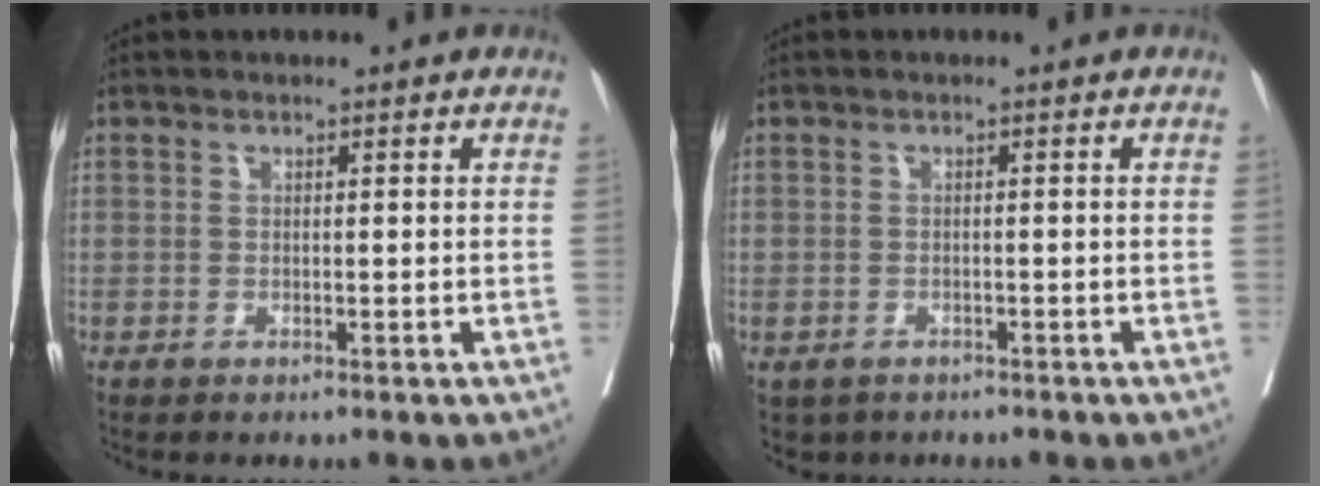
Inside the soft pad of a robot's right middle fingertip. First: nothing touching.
{"total": 3.6, "force": [-2.6, 2.3, 0.8], "torque": [-0.011, 0.000, -0.034]}